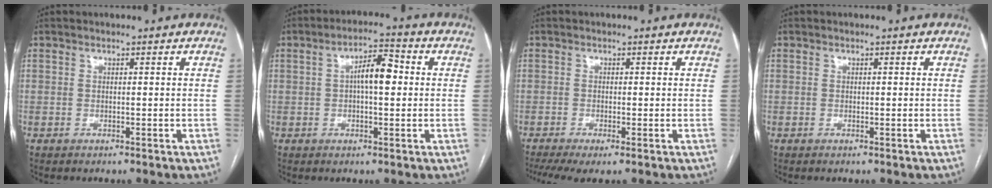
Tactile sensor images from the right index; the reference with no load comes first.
{"total": 6.0, "force": [0.6, 1.9, 5.7], "torque": [-0.099, 0.019, 0.008]}
{"total": 5.3, "force": [-3.3, 1.0, 4.0], "torque": [-0.069, -0.012, -0.060]}
{"total": 0.0}